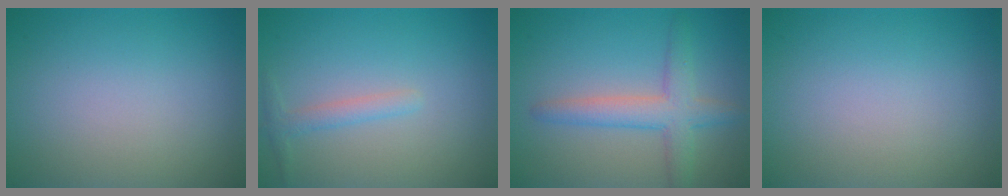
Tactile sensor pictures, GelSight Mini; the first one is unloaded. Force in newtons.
{"total": 1.5, "press": 1.5, "slide": 0.0}
{"total": 4.0, "press": 4.0, "slide": 0.2}
{"total": 0.0}